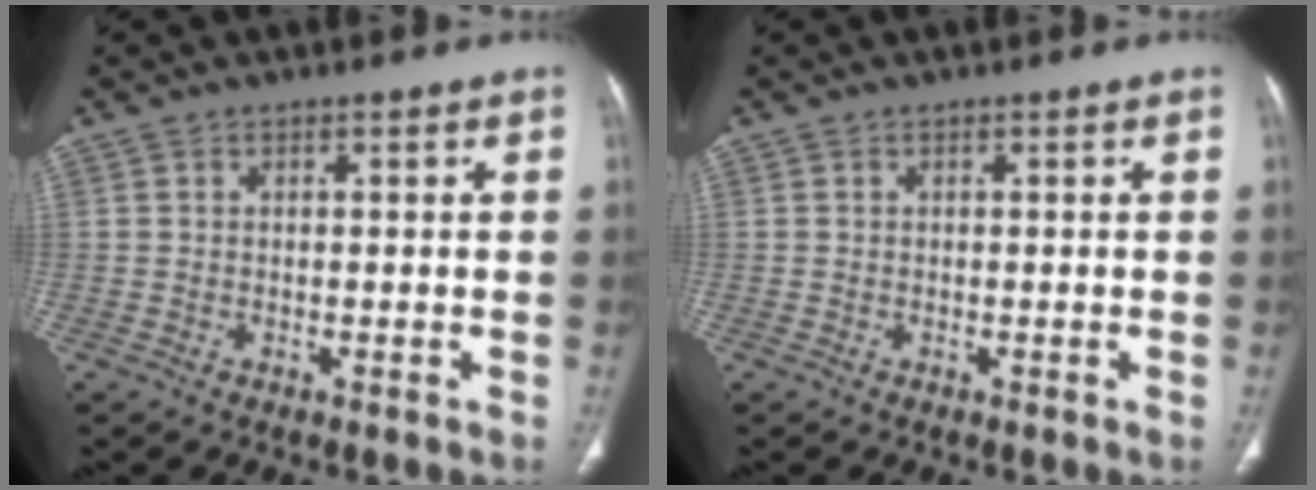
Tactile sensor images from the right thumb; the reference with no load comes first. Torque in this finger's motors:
{"motor_torque": [-0.33, 1.43, 0.25, 0.50, 0.04]}